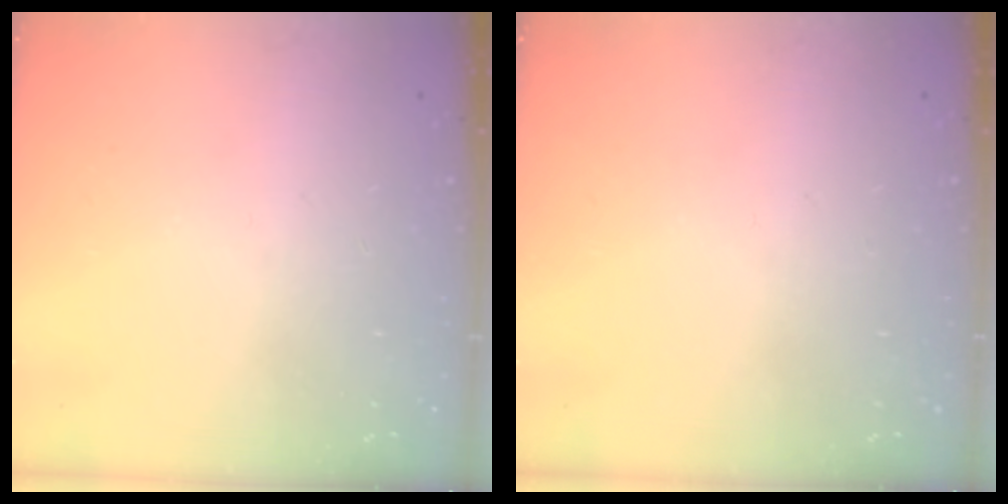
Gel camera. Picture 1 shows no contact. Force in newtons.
{"total": 0.0}